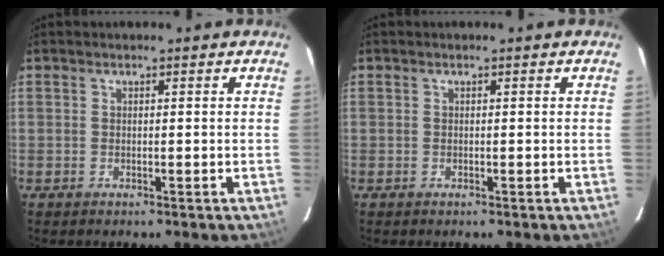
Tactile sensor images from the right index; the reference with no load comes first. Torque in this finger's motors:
{"motor_torque": [0.00, 0.00, 0.02, 0.01]}